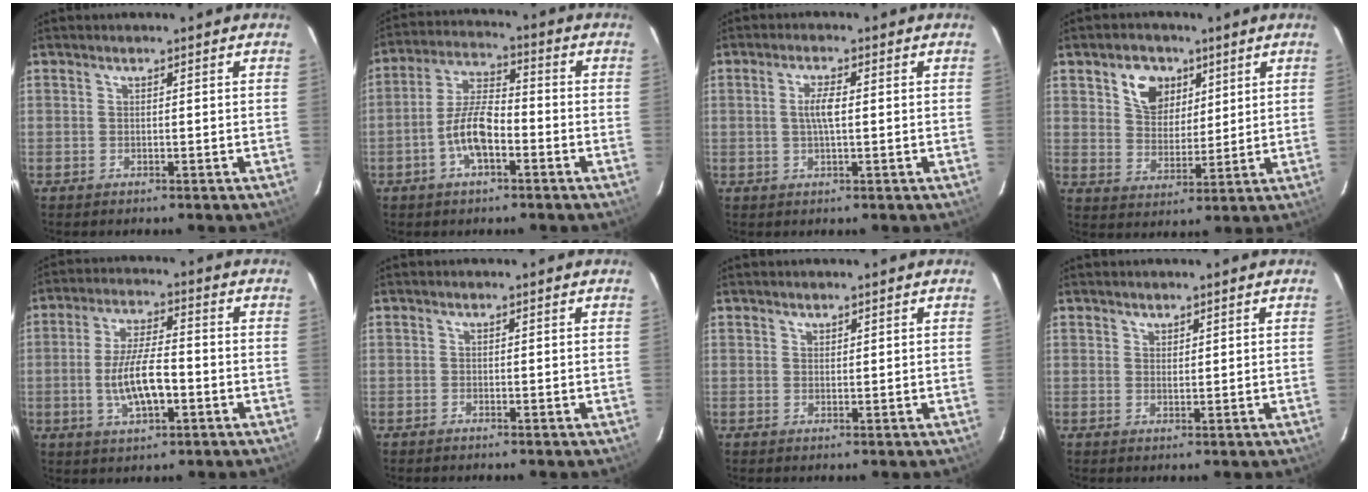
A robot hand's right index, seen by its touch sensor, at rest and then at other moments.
{"total": 8.6, "force": [-3.5, 3.1, 7.2], "torque": [-0.152, 0.010, -0.064]}
{"total": 3.4, "force": [0.2, 0.8, 3.3], "torque": [-0.064, 0.003, 0.004]}
{"total": 8.3, "force": [4.1, 6.0, 3.9], "torque": [-0.068, 0.016, 0.077]}
{"total": 9.5, "force": [-2.4, 3.0, 8.7], "torque": [-0.172, -0.002, -0.039]}
{"total": 0.0}
{"total": 0.8, "force": [0.6, 0.5, 0.0], "torque": [0.001, 0.002, 0.011]}
{"total": 1.1, "force": [0.9, 0.6, 0.2], "torque": [-0.002, 0.001, 0.015]}